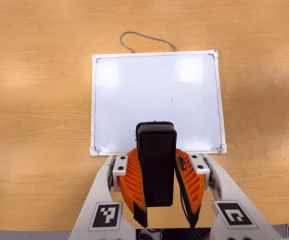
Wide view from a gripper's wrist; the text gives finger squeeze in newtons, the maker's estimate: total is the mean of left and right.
{"total": 6.4, "left": 5.5, "right": 7.3}